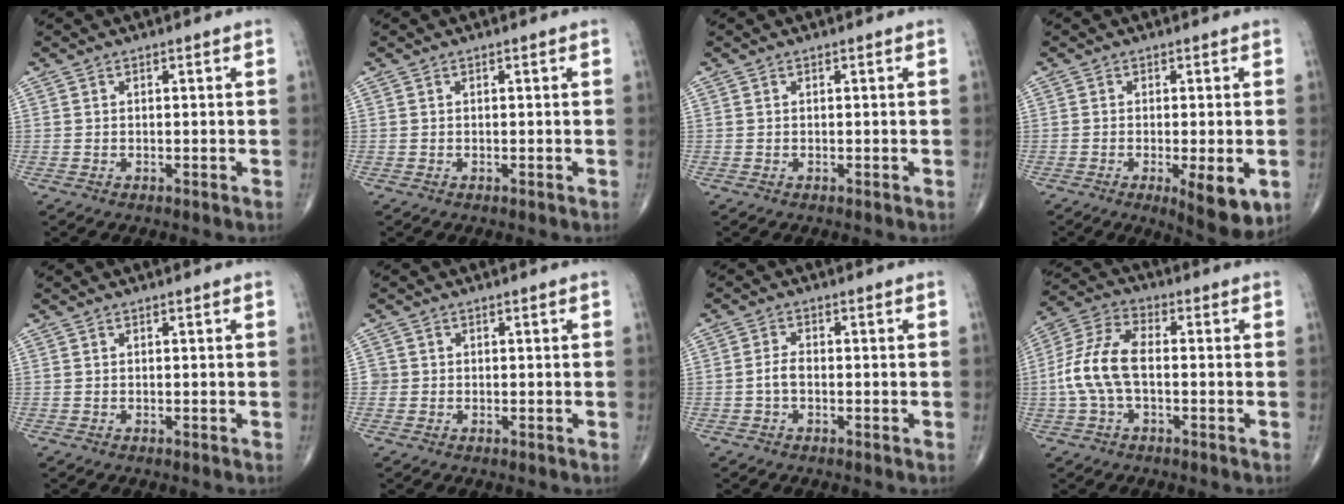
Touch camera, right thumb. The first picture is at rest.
{"total": 0.0}
{"total": 0.0}
{"total": 8.0, "force": [-2.4, 2.2, 7.3], "torque": [-0.099, -0.019, -0.031]}
{"total": 0.0}
{"total": 1.4, "force": [-0.1, 1.4, 0.1], "torque": [0.009, 0.006, -0.004]}
{"total": 2.3, "force": [-0.7, 1.3, 1.8], "torque": [-0.035, 0.009, -0.016]}
{"total": 10.8, "force": [-1.0, 5.7, 9.0], "torque": [-0.201, 0.033, -0.025]}